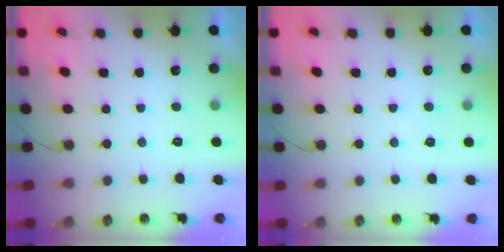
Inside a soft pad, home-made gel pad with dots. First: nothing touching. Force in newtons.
{"total": 2.8, "press": 2.8, "slide": 0.3}